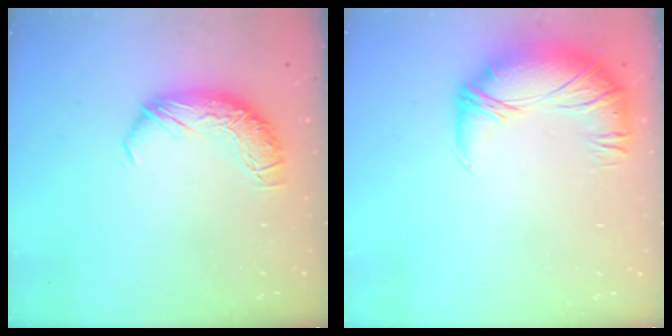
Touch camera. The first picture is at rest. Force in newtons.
{"total": 2.8, "press": 1.4, "slide": 2.5}